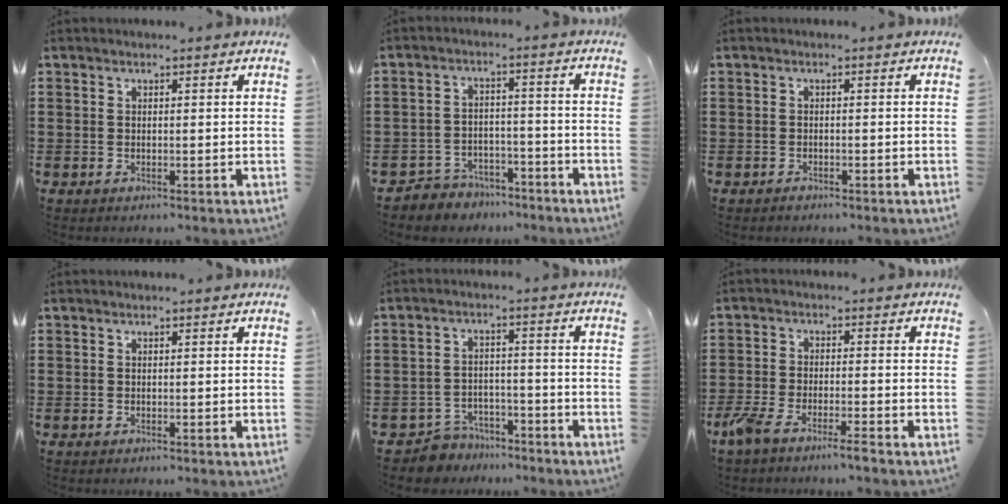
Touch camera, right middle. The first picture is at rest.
{"total": 4.1, "force": [-3.9, 1.3, -0.2], "torque": [-0.006, 0.007, -0.083]}
{"total": 0.9, "force": [-0.8, 0.4, 0.1], "torque": [-0.002, 0.002, -0.018]}
{"total": 0.0}
{"total": 5.0, "force": [-4.8, 1.3, 0.0], "torque": [-0.020, 0.007, -0.104]}
{"total": 4.4, "force": [-3.5, 0.4, 2.7], "torque": [-0.070, -0.011, -0.069]}